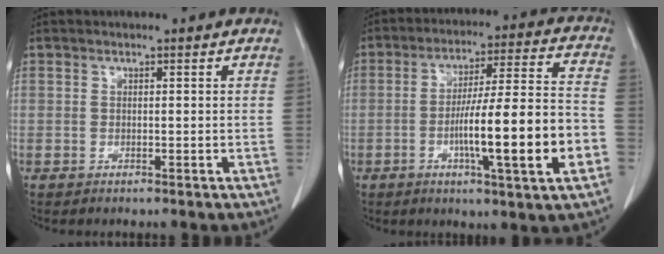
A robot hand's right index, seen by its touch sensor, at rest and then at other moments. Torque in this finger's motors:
{"motor_torque": [2.07, -0.07, 1.05, 0.16]}